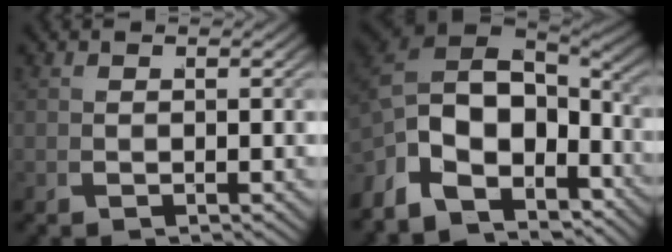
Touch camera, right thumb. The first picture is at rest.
{"total": 14.4, "force": [-2.7, 9.2, 10.7], "torque": [-0.226, -0.051, -0.015]}